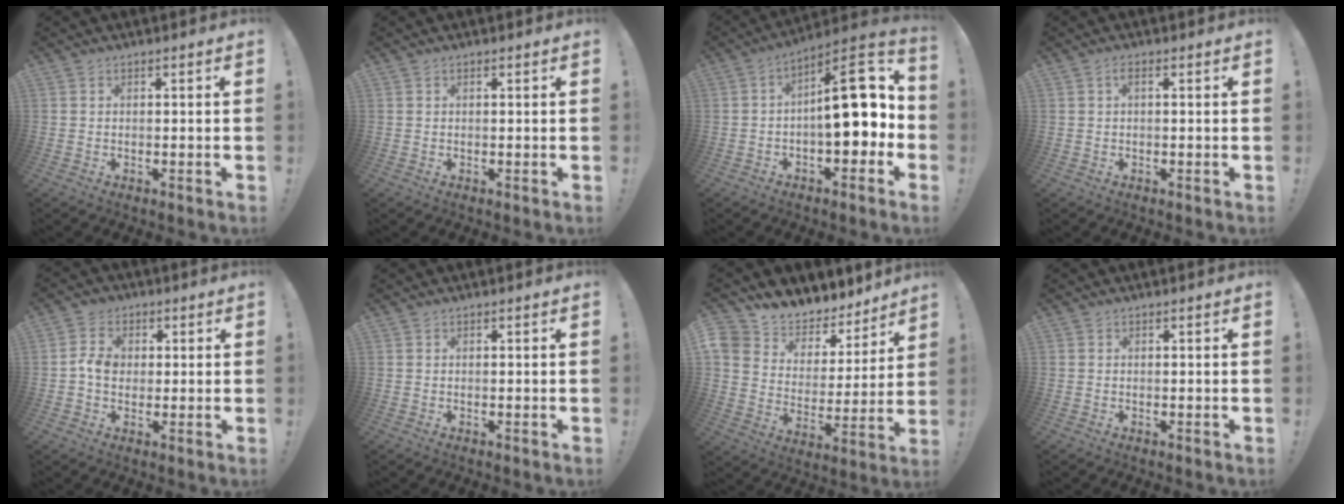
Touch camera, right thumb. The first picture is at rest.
{"total": 0.0}
{"total": 18.0, "force": [0.4, 8.1, 16.1], "torque": [-0.210, 0.005, 0.012]}
{"total": 1.6, "force": [0.3, 0.5, 1.5], "torque": [-0.031, 0.004, 0.002]}
{"total": 6.2, "force": [0.1, 5.4, 3.1], "torque": [-0.050, 0.013, 0.004]}
{"total": 0.0}
{"total": 8.5, "force": [7.0, 4.6, 1.7], "torque": [-0.043, -0.065, 0.127]}
{"total": 0.0}